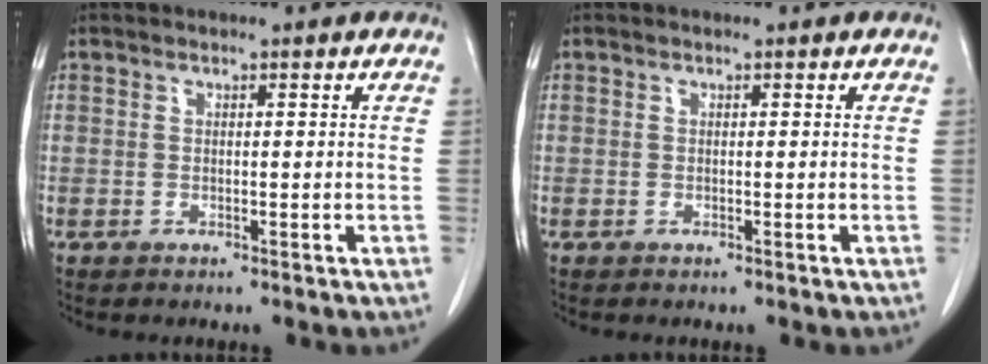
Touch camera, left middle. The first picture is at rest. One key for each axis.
{"total": 0.0}